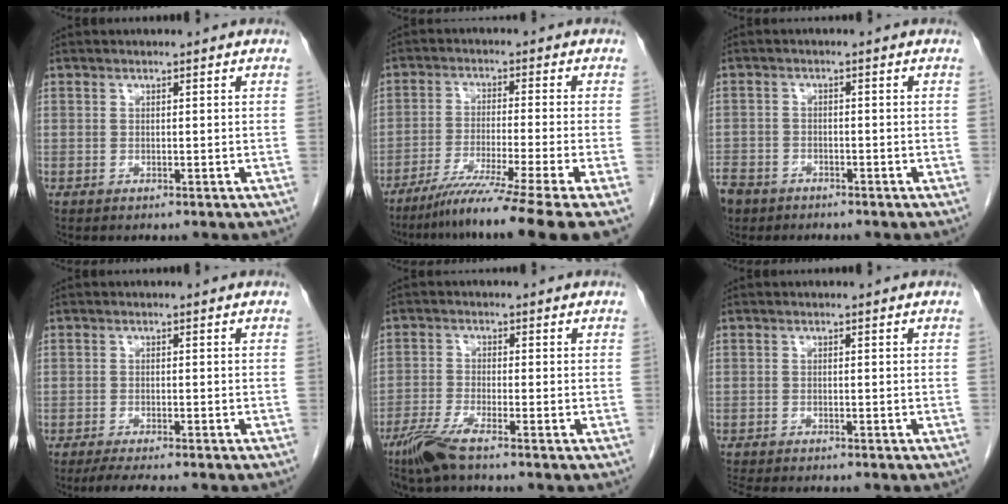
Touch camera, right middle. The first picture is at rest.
{"total": 13.2, "force": [-9.5, -2.5, 8.8], "torque": [-0.139, -0.050, -0.149]}
{"total": 8.3, "force": [-5.8, 5.4, 2.5], "torque": [-0.080, -0.005, -0.099]}
{"total": 5.6, "force": [-4.7, 0.3, 3.1], "torque": [-0.047, -0.014, -0.071]}
{"total": 5.2, "force": [-3.9, 0.1, 3.5], "torque": [-0.080, -0.016, -0.081]}
{"total": 6.8, "force": [-6.1, 1.0, 2.9], "torque": [-0.042, -0.010, -0.090]}